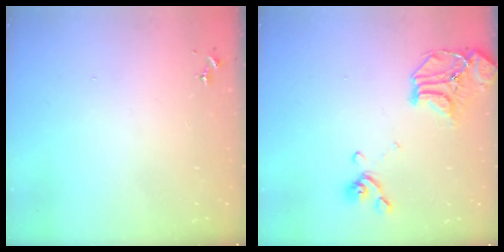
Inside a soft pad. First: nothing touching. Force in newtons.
{"total": 16.9, "press": 16.8, "slide": 2.2}